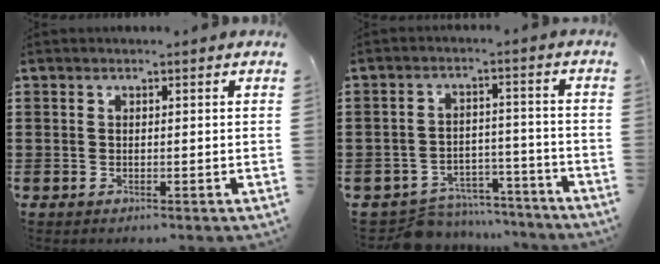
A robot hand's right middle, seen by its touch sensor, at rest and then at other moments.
{"total": 6.5, "force": [-6.3, 1.2, 0.6], "torque": [-0.013, 0.017, -0.126]}